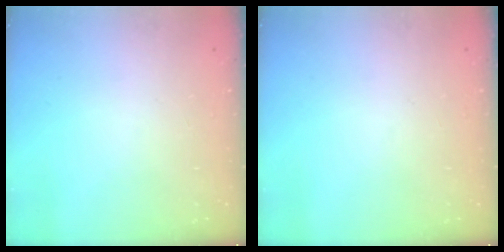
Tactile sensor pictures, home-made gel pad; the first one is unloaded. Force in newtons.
{"total": 0.0}